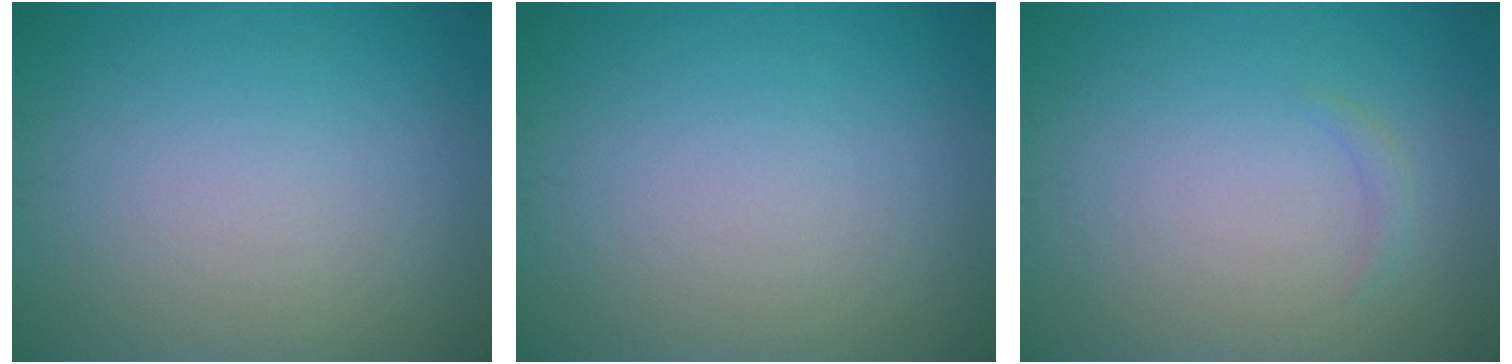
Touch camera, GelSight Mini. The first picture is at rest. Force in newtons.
{"total": 0.0}
{"total": 0.7, "press": 0.7, "slide": 0.1}